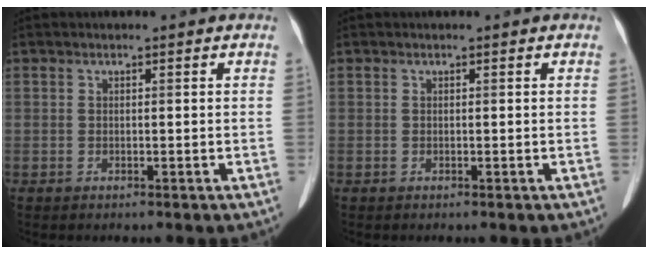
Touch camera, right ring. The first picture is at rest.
{"total": 0.0}